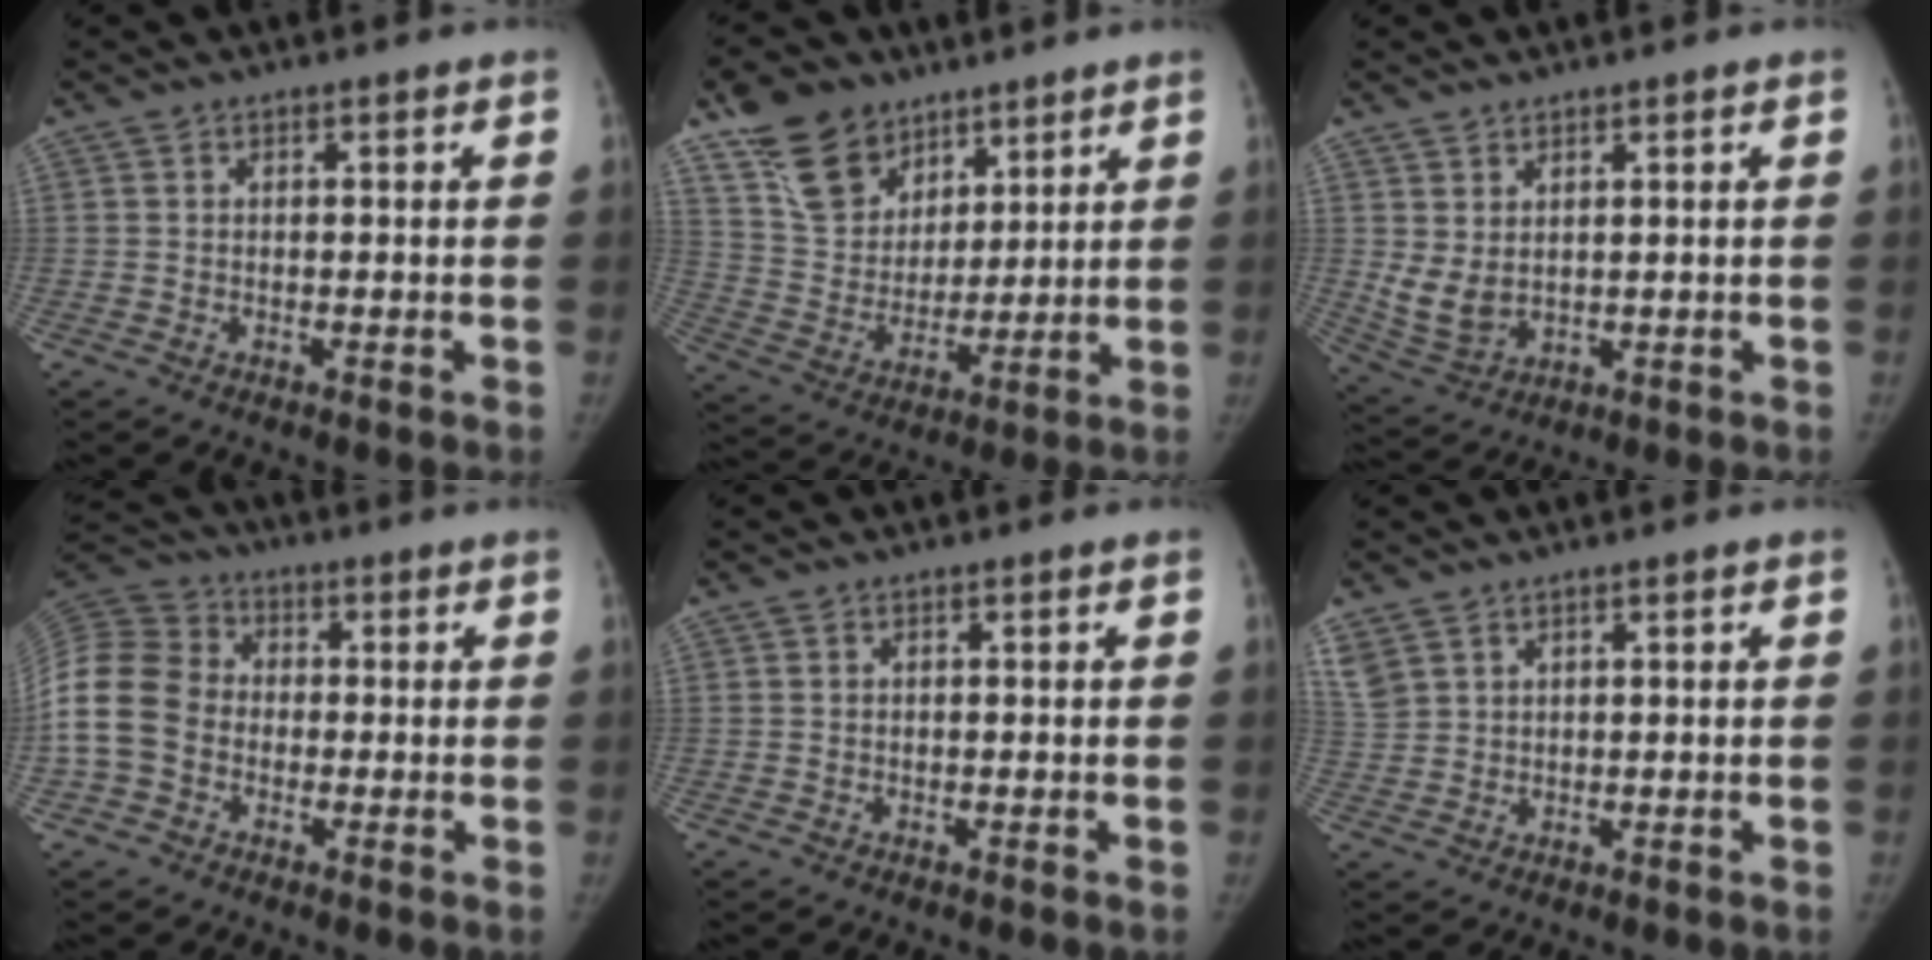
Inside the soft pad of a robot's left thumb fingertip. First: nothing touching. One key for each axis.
{"total": 15.0, "fx": 9.9, "fy": 9.8, "fz": 5.6, "tx": -0.071, "ty": -0.040, "tz": 0.192}
{"total": 5.3, "fx": 1.4, "fy": 3.3, "fz": 3.9, "tx": -0.074, "ty": -0.016, "tz": 0.045}
{"total": 13.5, "fx": -2.0, "fy": 11.0, "fz": 7.6, "tx": -0.156, "ty": 0.031, "tz": -0.049}
{"total": 0.0}
{"total": 5.3, "fx": 3.3, "fy": 3.5, "fz": 2.2, "tx": -0.056, "ty": 0.002, "tz": 0.080}